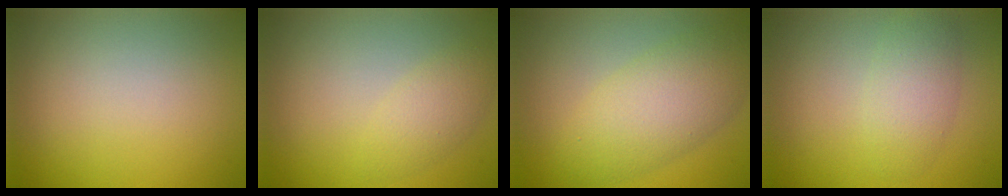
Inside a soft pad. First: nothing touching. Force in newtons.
{"total": 2.3, "press": 2.3, "slide": 0.1}
{"total": 5.7, "press": 5.7, "slide": 0.2}
{"total": 3.0, "press": 3.0, "slide": 0.1}